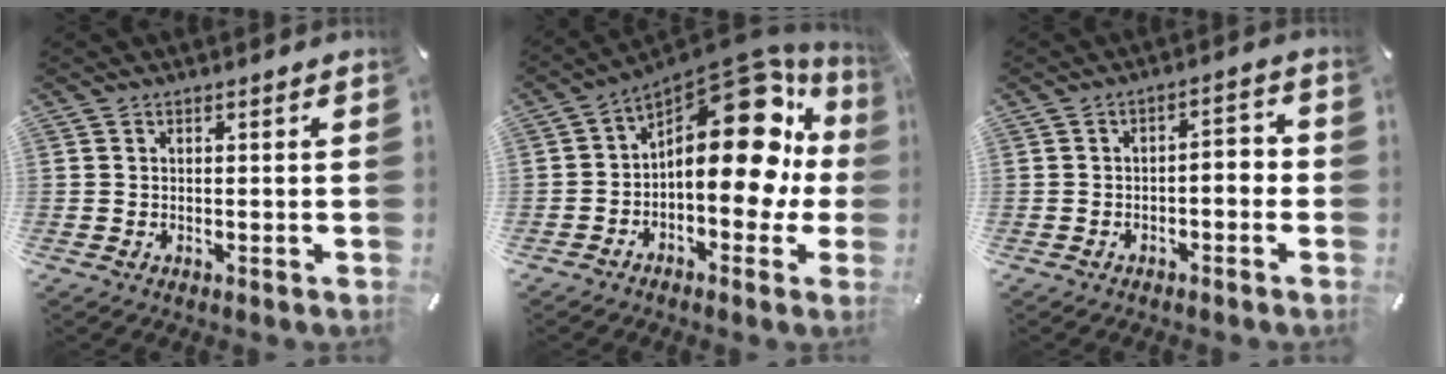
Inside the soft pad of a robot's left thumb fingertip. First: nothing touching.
{"total": 21.8, "force": [5.6, 11.0, 18.0], "torque": [-0.264, -0.056, 0.092]}
{"total": 3.8, "force": [-2.3, 1.7, 2.5], "torque": [-0.043, 0.018, -0.047]}